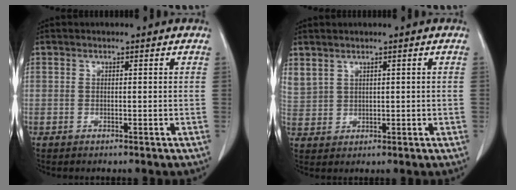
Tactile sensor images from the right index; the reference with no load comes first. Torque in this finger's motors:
{"motor_torque": [0.31, 0.20, 0.26, 0.10]}